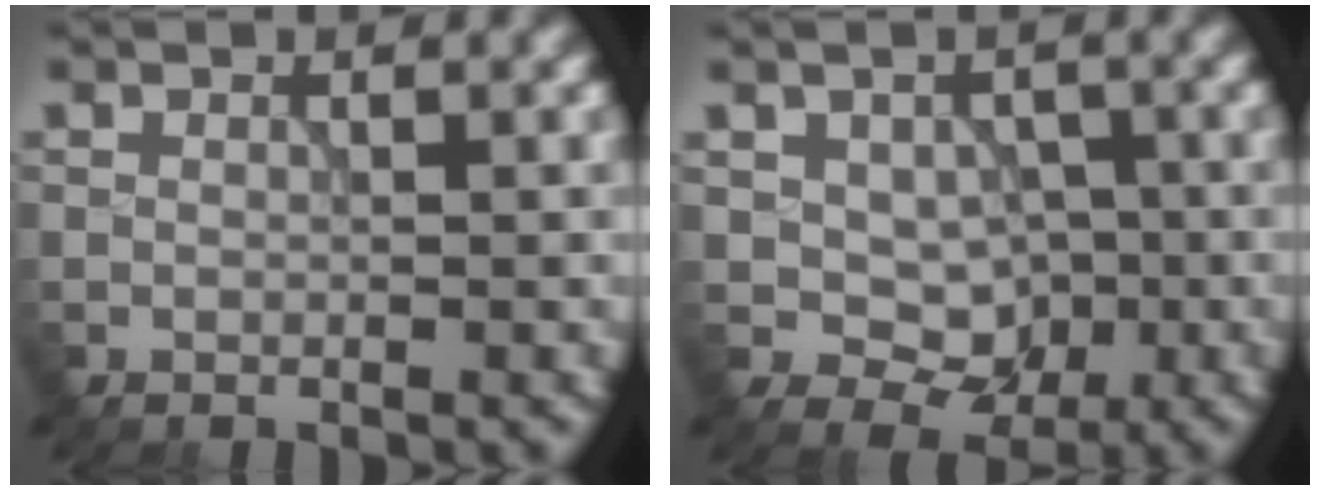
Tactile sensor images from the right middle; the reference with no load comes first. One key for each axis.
{"total": 4.3, "fx": 0.0, "fy": 3.5, "fz": 2.5, "tx": -0.034, "ty": -0.005, "tz": 0.004}